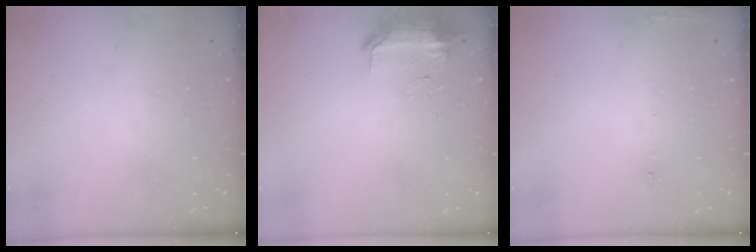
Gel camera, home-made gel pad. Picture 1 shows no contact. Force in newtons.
{"total": 8.4, "press": 8.4, "slide": 0.5}
{"total": 5.0, "press": 4.9, "slide": 0.6}